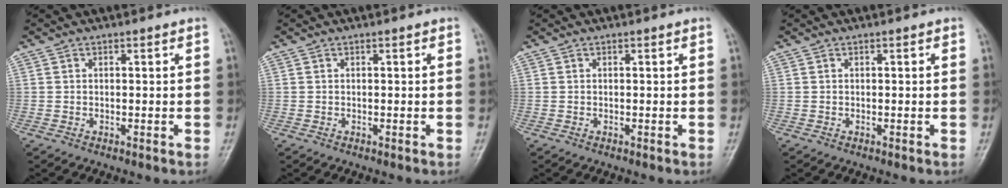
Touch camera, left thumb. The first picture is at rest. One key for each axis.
{"total": 0.0}
{"total": 0.0}
{"total": 0.0}